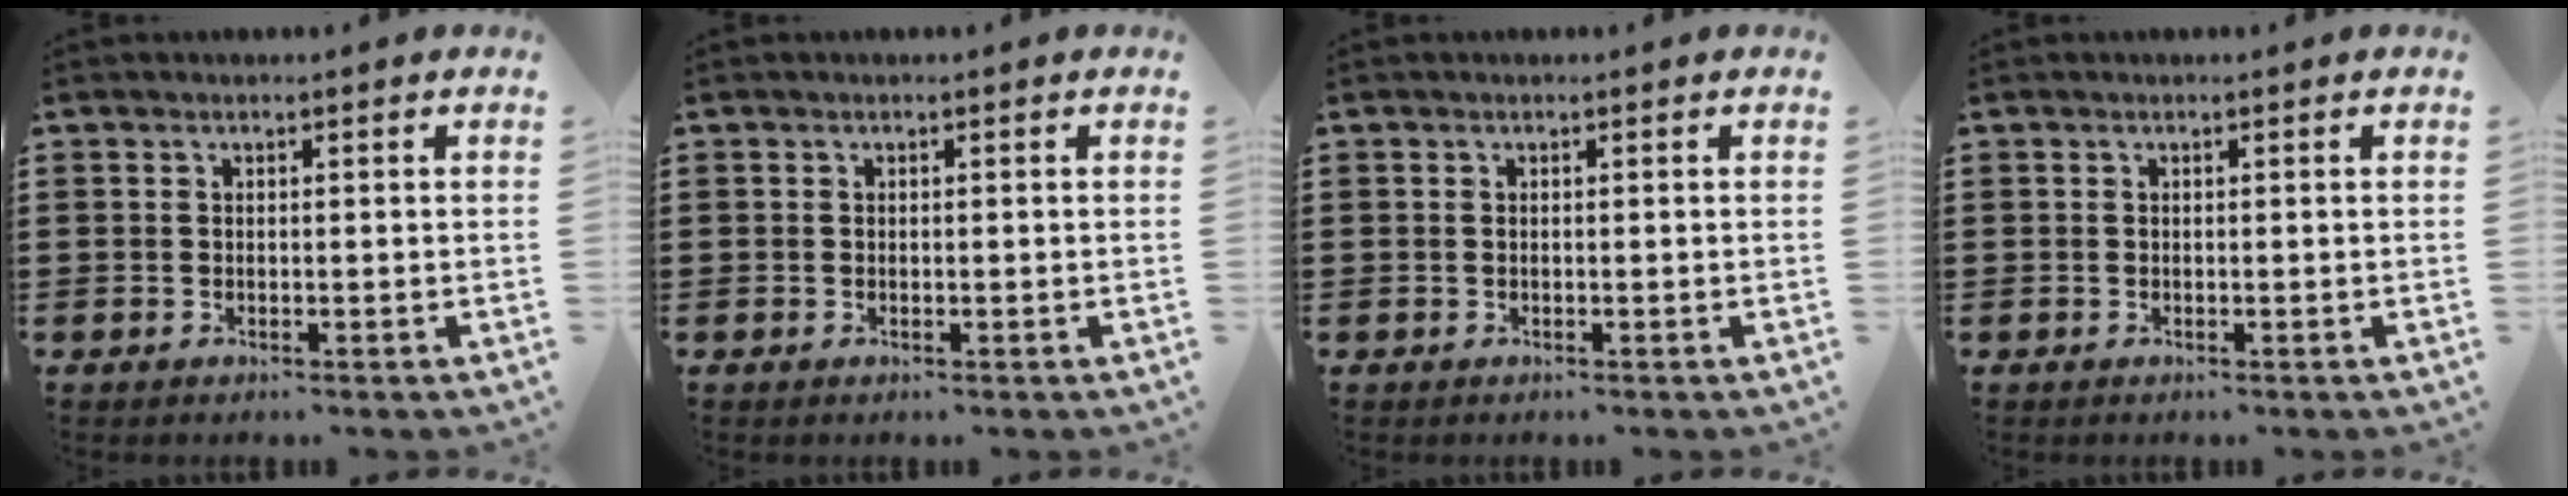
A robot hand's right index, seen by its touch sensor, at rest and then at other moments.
{"total": 0.0}
{"total": 0.0}
{"total": 0.0}